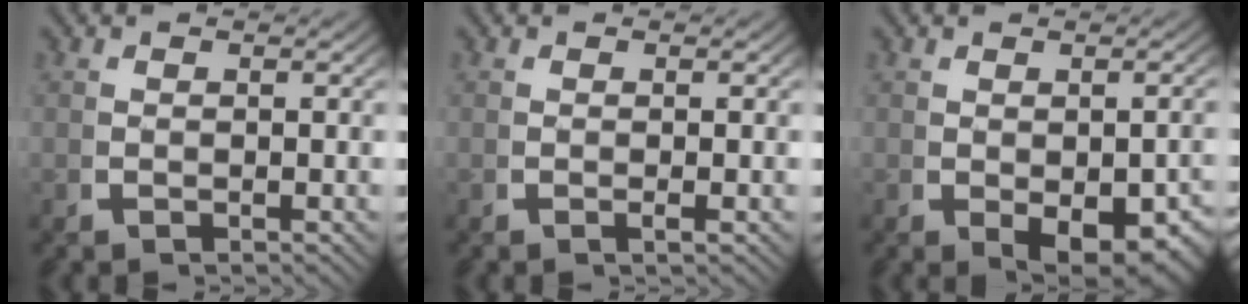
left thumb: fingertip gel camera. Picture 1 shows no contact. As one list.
[{"total": 0.6, "force": [0.0, 0.1, 0.6], "torque": [-0.013, 0.004, -0.004]}, {"total": 4.7, "force": [-1.2, 2.5, 3.7], "torque": [-0.068, -0.031, 0.002]}]